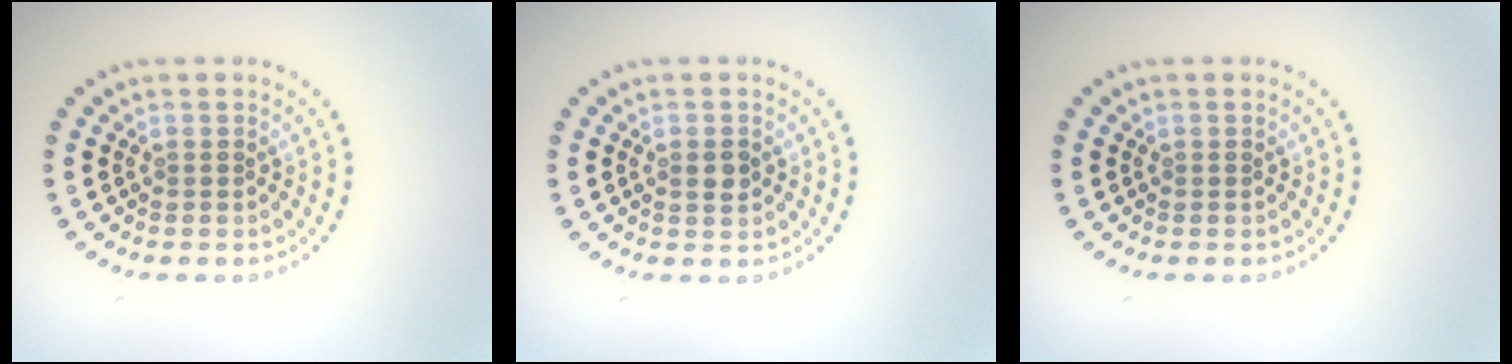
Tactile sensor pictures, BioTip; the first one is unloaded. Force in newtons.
{"total": 1.4, "press": 1.3, "slide": 0.3}
{"total": 0.0}